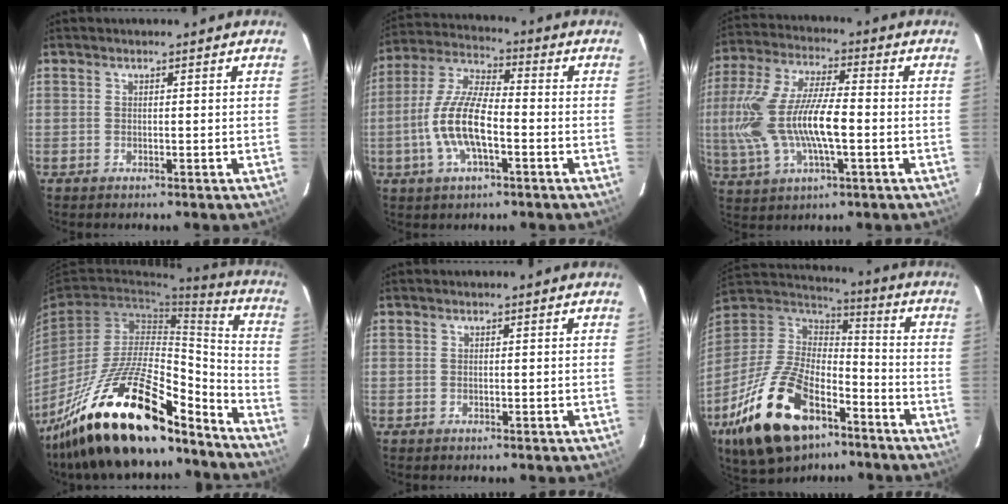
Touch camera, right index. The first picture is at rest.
{"total": 12.5, "force": [-3.5, 4.5, 11.1], "torque": [-0.235, 0.000, -0.068]}
{"total": 17.7, "force": [-2.3, 6.4, 16.4], "torque": [-0.334, -0.003, -0.041]}
{"total": 26.3, "force": [-19.5, 7.5, 16.0], "torque": [-0.276, -0.014, -0.319]}
{"total": 0.0}
{"total": 25.4, "force": [-13.7, 13.5, 16.6], "torque": [-0.347, -0.015, -0.230]}